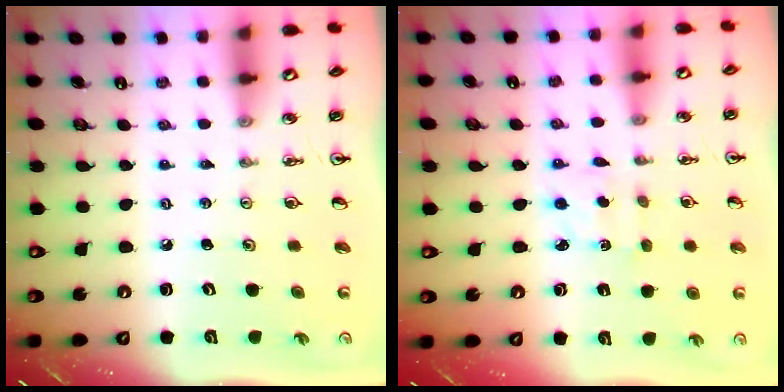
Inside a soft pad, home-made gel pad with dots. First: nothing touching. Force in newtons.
{"total": 1.7, "press": 1.5, "slide": 0.8}